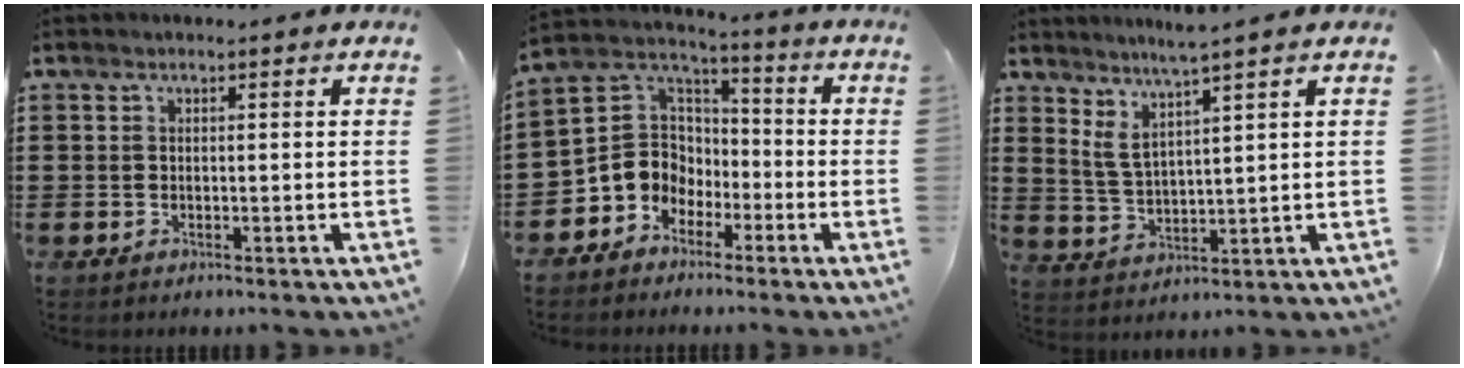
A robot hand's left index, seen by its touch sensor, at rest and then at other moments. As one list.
[{"total": 7.5, "force": [-2.7, 6.7, 1.9], "torque": [-0.072, 0.002, -0.055]}, {"total": 4.4, "force": [3.3, -0.1, 2.9], "torque": [-0.067, -0.017, 0.055]}]